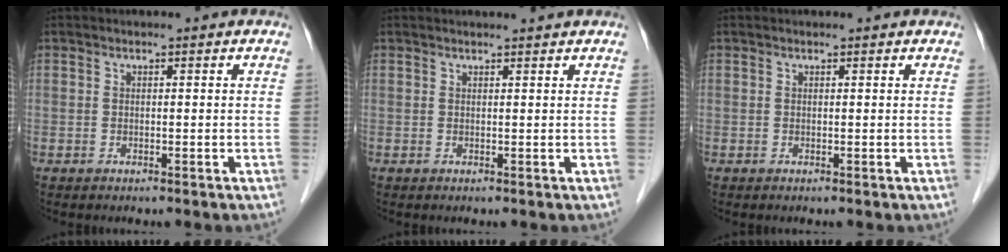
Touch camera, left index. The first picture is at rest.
{"total": 2.7, "force": [2.6, -0.2, 0.7], "torque": [-0.010, 0.012, 0.032]}
{"total": 0.8, "force": [0.8, 0.1, 0.1], "torque": [-0.007, 0.006, 0.009]}